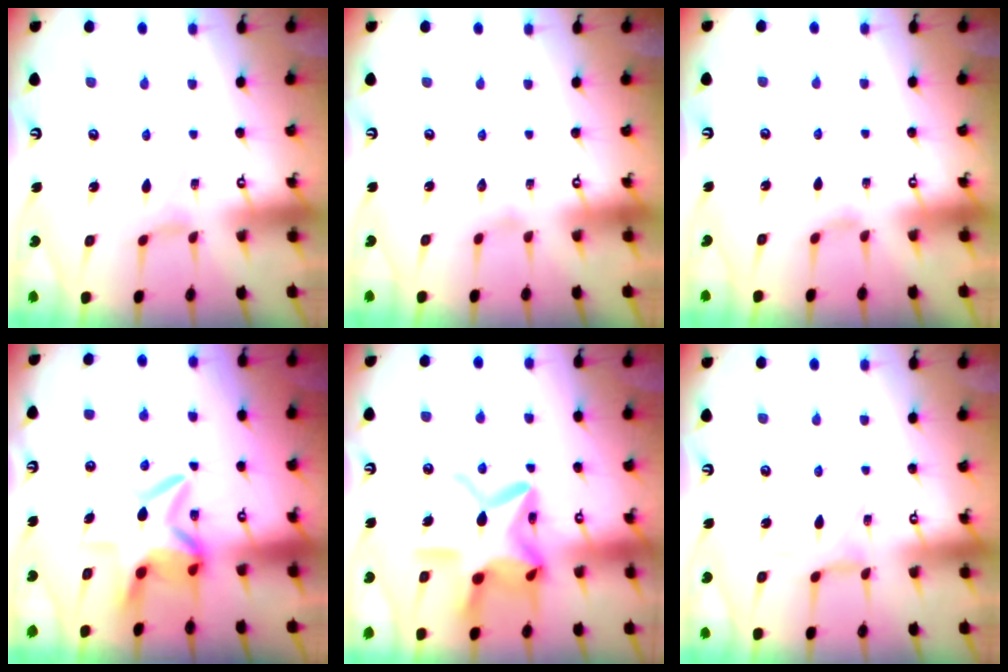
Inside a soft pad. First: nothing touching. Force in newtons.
{"total": 0.0}
{"total": 1.4, "press": 1.3, "slide": 0.4}
{"total": 9.1, "press": 9.0, "slide": 1.1}
{"total": 18.4, "press": 18.3, "slide": 1.4}
{"total": 1.3, "press": 1.2, "slide": 0.1}